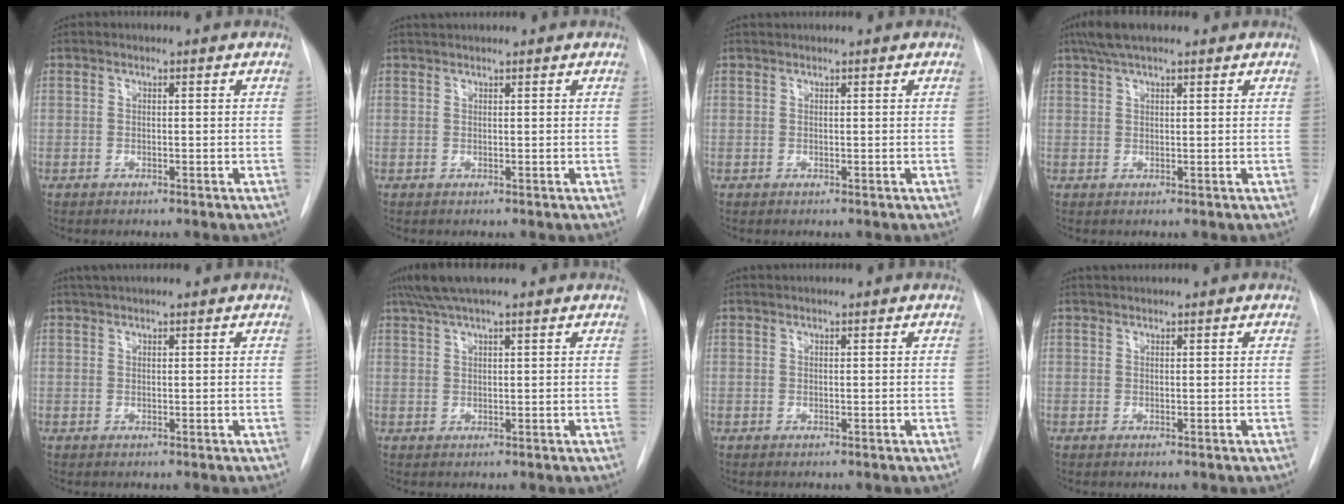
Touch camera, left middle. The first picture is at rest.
{"total": 1.7, "force": [1.6, 0.0, 0.5], "torque": [-0.009, 0.020, 0.032]}
{"total": 0.9, "force": [0.9, 0.0, 0.2], "torque": [-0.008, 0.017, 0.020]}
{"total": 5.8, "force": [4.4, 1.3, 3.5], "torque": [-0.068, 0.029, 0.078]}
{"total": 3.4, "force": [2.9, 0.3, 1.6], "torque": [-0.025, 0.030, 0.050]}
{"total": 6.6, "force": [5.2, 0.5, 4.0], "torque": [-0.069, 0.037, 0.090]}
{"total": 0.8, "force": [0.8, 0.0, 0.2], "torque": [-0.008, 0.016, 0.019]}
{"total": 1.4, "force": [1.3, 0.0, 0.3], "torque": [-0.008, 0.016, 0.028]}